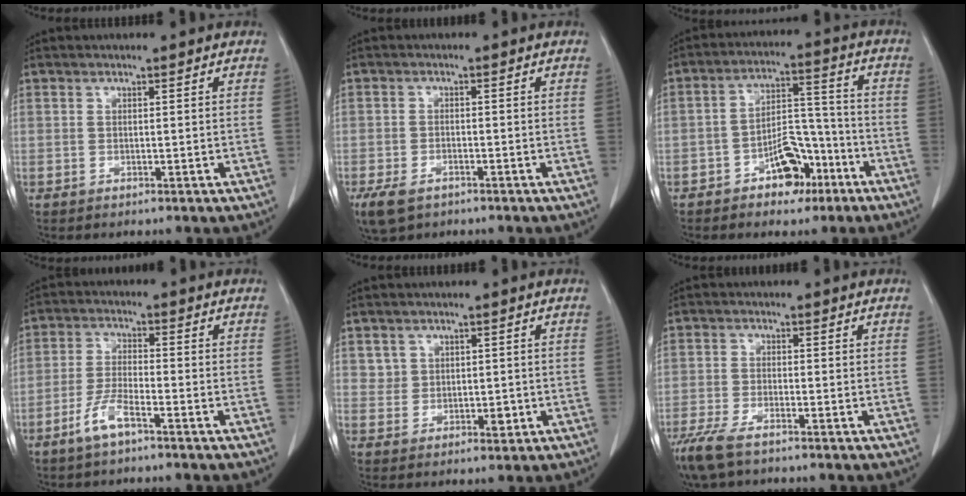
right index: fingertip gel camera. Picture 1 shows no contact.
{"total": 5.5, "force": [-3.5, 3.0, 3.1], "torque": [-0.061, -0.008, -0.055]}
{"total": 8.8, "force": [-4.9, 4.7, 5.5], "torque": [-0.092, 0.028, -0.073]}
{"total": 5.1, "force": [-3.2, 0.8, 3.8], "torque": [-0.084, -0.002, -0.064]}
{"total": 3.0, "force": [0.8, 2.8, 1.0], "torque": [-0.008, -0.002, 0.019]}
{"total": 6.4, "force": [-4.6, 1.5, 4.1], "torque": [-0.083, -0.016, -0.083]}